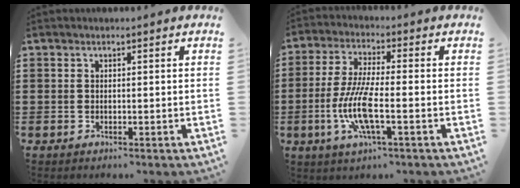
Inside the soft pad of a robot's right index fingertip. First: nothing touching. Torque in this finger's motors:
{"motor_torque": [2.14, 0.00, 1.00, 0.21]}